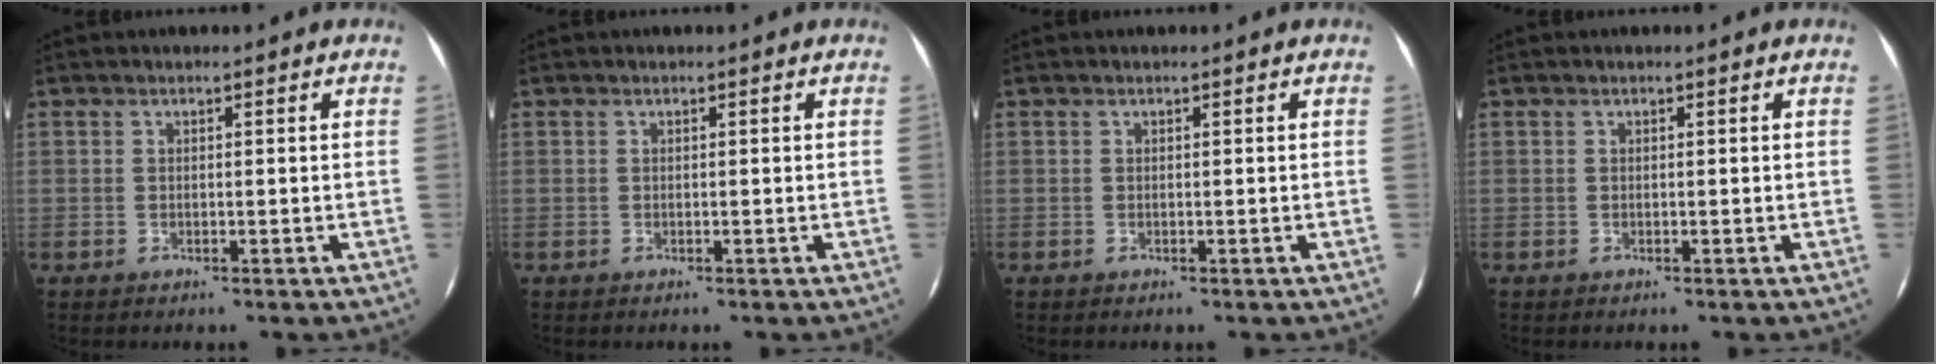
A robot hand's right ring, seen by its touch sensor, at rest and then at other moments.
{"total": 0.0}
{"total": 0.0}
{"total": 0.0}